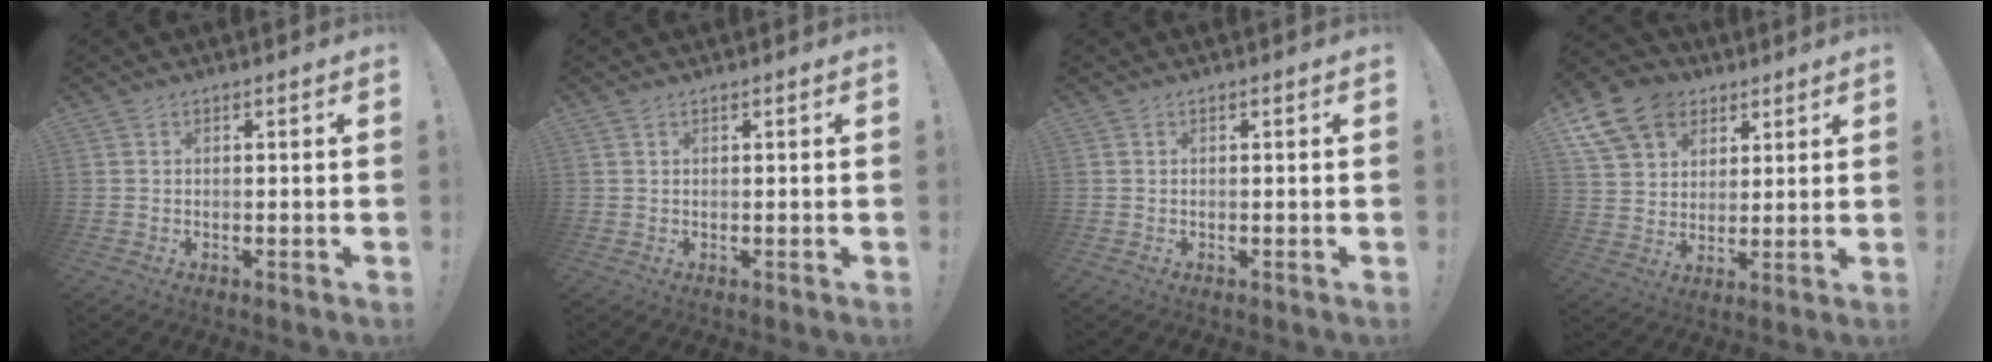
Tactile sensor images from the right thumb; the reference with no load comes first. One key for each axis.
{"total": 0.6, "fx": 0.5, "fy": 0.3, "fz": 0.3, "tx": -0.002, "ty": -0.001, "tz": 0.008}
{"total": 0.0}
{"total": 14.5, "fx": 7.6, "fy": 10.7, "fz": 6.1, "tx": -0.097, "ty": -0.038, "tz": 0.150}